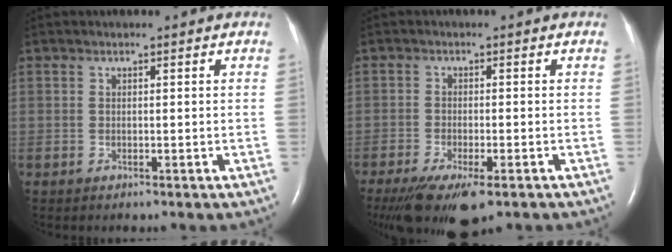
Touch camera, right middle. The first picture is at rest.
{"total": 10.9, "force": [-7.3, 3.0, 7.6], "torque": [-0.136, -0.025, -0.116]}